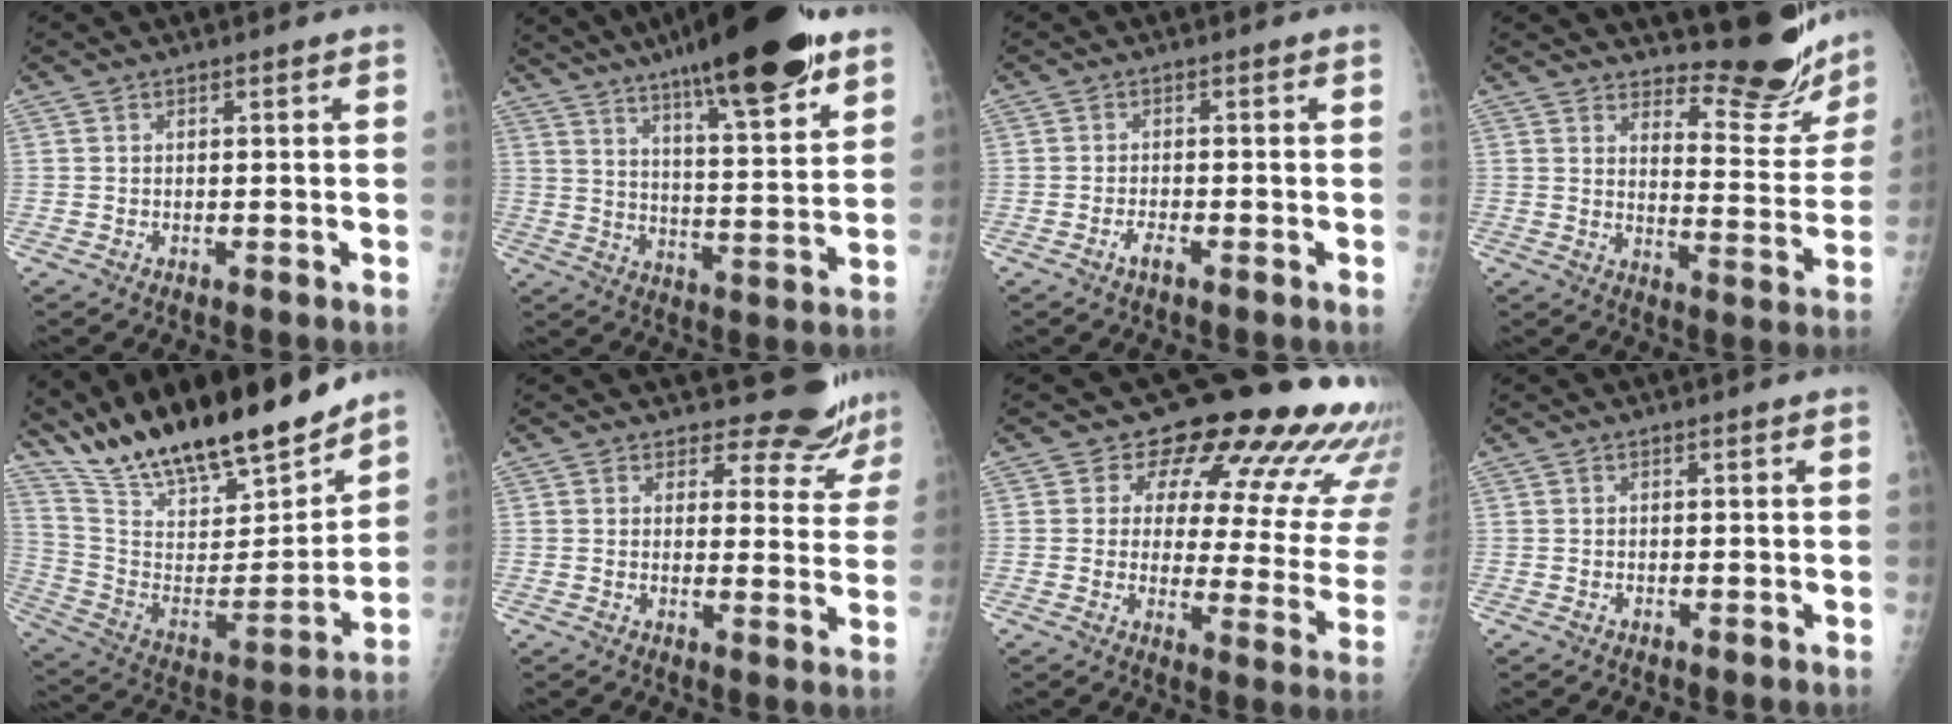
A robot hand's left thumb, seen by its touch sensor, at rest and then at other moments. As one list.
[{"total": 23.5, "force": [15.9, 4.5, 16.8], "torque": [-0.244, -0.055, 0.245]}, {"total": 1.8, "force": [-1.2, 0.5, 1.2], "torque": [-0.028, 0.001, -0.026]}, {"total": 14.2, "force": [13.4, 3.0, 3.5], "torque": [-0.013, -0.146, 0.169]}, {"total": 26.0, "force": [21.9, 6.9, 12.1], "torque": [-0.183, -0.094, 0.372]}, {"total": 9.9, "force": [9.4, 3.2, 0.6], "torque": [0.035, -0.076, 0.092]}, {"total": 20.8, "force": [14.5, 9.0, 11.9], "torque": [-0.099, -0.080, 0.160]}, {"total": 0.0}]